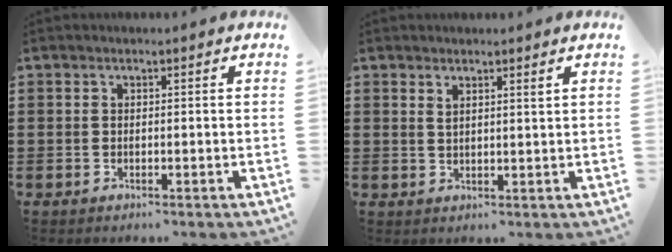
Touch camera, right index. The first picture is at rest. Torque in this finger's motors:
{"motor_torque": [-0.33, 0.33, -0.03, 0.00]}